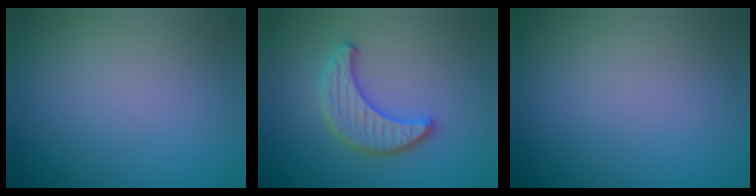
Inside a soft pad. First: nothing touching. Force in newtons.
{"total": 3.3, "press": 3.3, "slide": 0.4}
{"total": 0.0}